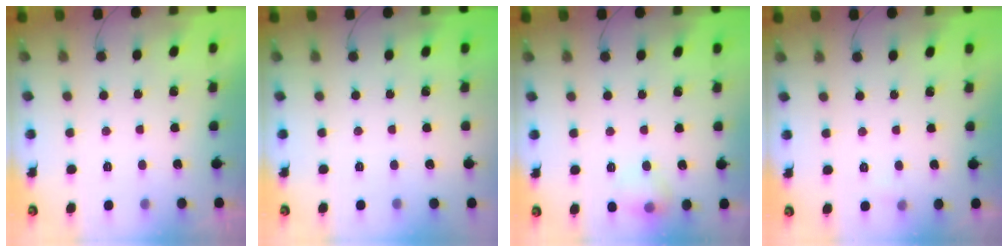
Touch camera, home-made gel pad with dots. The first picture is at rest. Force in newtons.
{"total": 0.0}
{"total": 8.4, "press": 8.3, "slide": 1.1}
{"total": 2.6, "press": 2.4, "slide": 1.0}